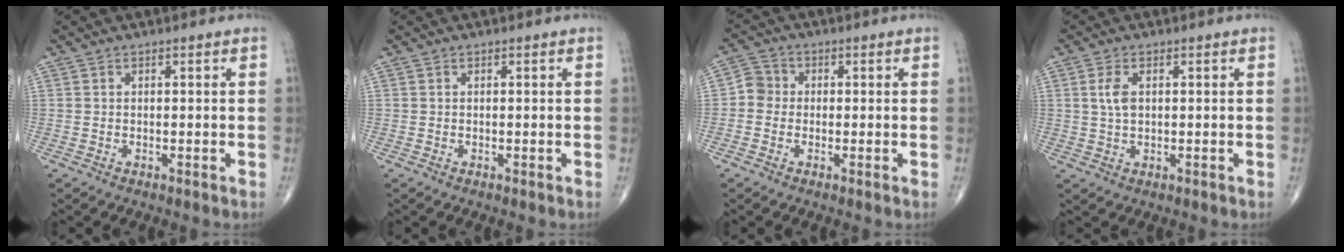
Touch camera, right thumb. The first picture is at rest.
{"total": 0.0}
{"total": 3.5, "force": [-0.5, 3.3, 1.1], "torque": [0.000, 0.009, -0.023]}
{"total": 3.6, "force": [0.9, 2.0, 2.9], "torque": [-0.061, -0.001, 0.017]}